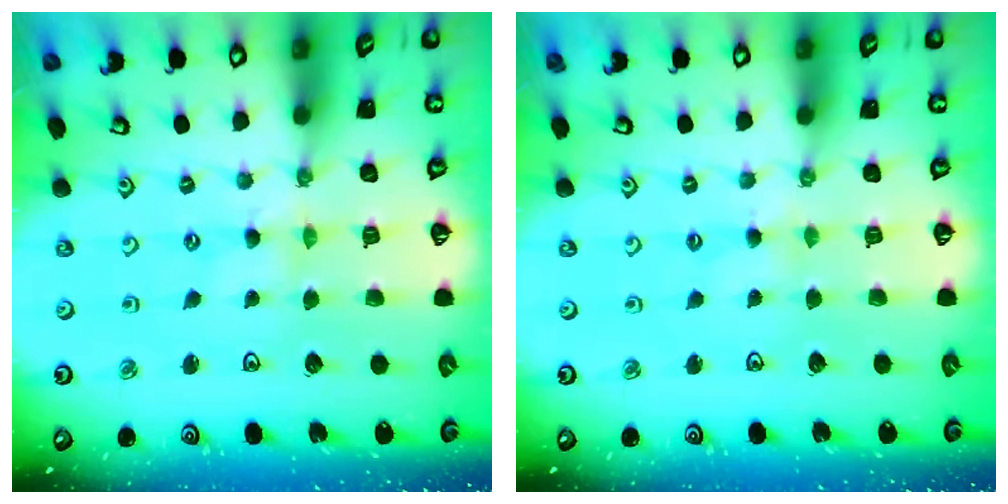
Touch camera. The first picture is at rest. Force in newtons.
{"total": 1.8, "press": 1.8, "slide": 0.4}